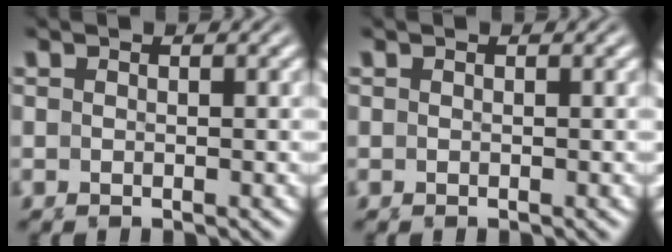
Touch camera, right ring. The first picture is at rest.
{"total": 0.0}